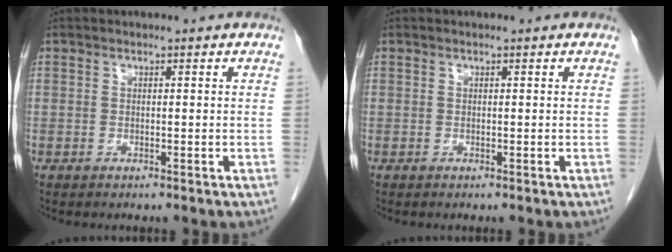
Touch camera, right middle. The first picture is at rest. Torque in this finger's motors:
{"motor_torque": [-0.01, 0.00, 0.00, 0.00]}